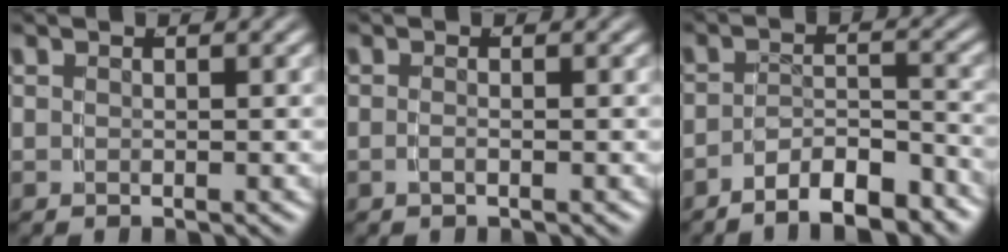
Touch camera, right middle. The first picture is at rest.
{"total": 0.8, "force": [-0.6, -0.2, 0.4], "torque": [-0.012, -0.005, -0.008]}
{"total": 6.3, "force": [-5.8, 1.3, 2.0], "torque": [-0.022, -0.013, -0.093]}